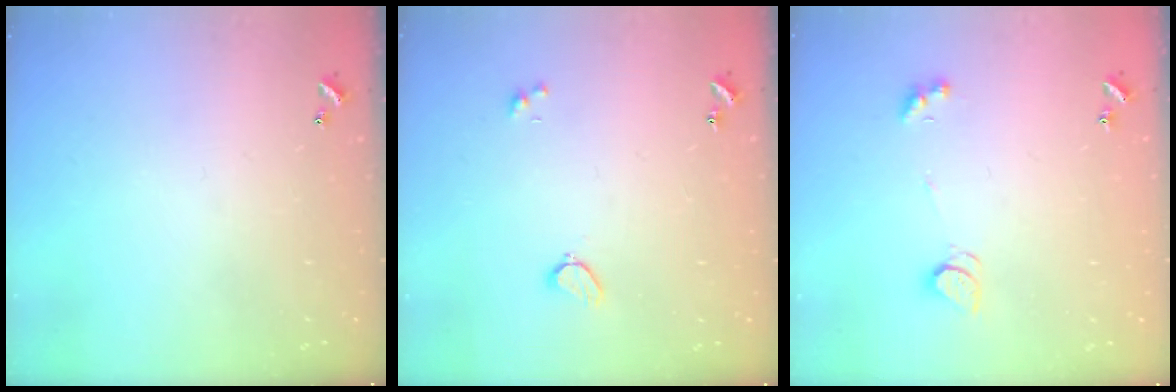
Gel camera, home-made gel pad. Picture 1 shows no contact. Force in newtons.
{"total": 2.8, "press": 2.7, "slide": 0.6}
{"total": 2.5, "press": 2.4, "slide": 0.5}